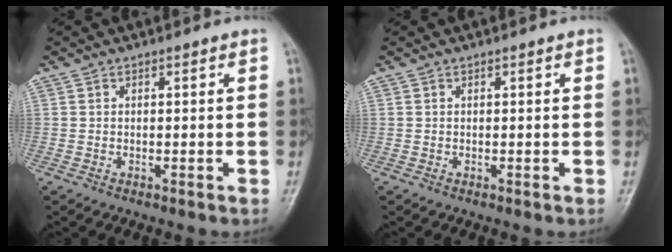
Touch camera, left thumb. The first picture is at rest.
{"total": 0.0}